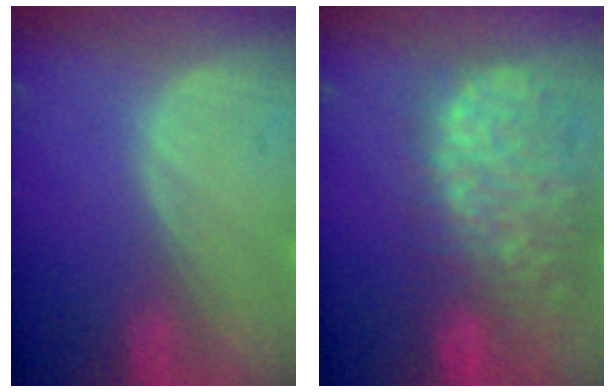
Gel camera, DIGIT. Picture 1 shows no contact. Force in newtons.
{"total": 13.1, "press": 10.9, "slide": 7.3}